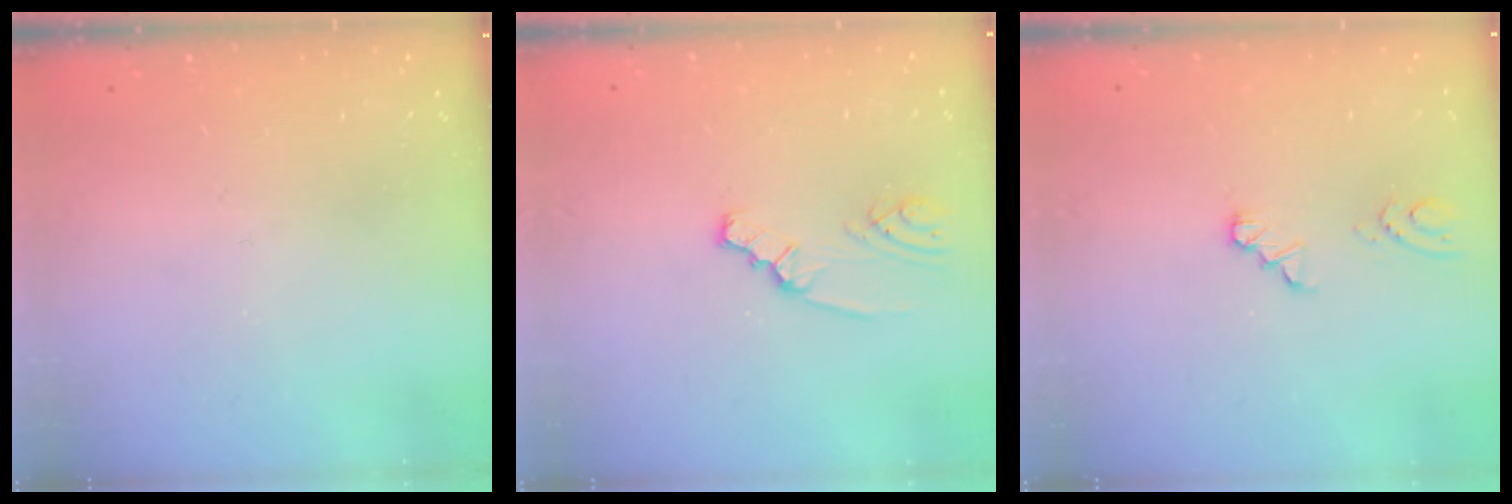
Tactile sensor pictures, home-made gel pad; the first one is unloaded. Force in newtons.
{"total": 2.0, "press": 2.0, "slide": 0.1}
{"total": 1.8, "press": 1.8, "slide": 0.2}